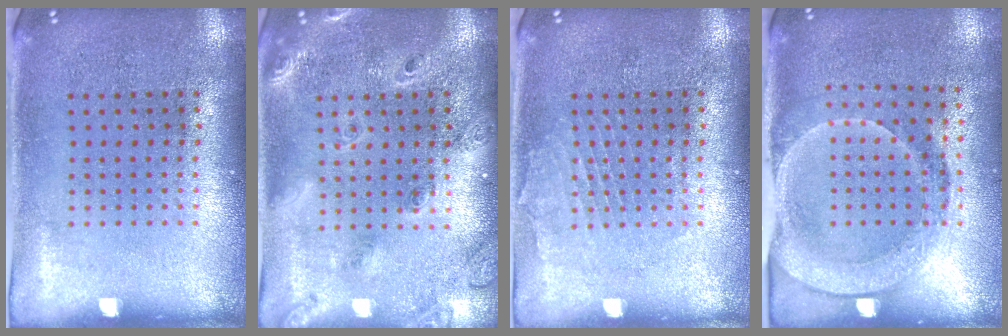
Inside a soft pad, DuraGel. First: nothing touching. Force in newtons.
{"total": 1.9, "press": 1.7, "slide": 0.8}
{"total": 1.2, "press": 1.1, "slide": 0.1}
{"total": 1.8, "press": 1.5, "slide": 1.0}